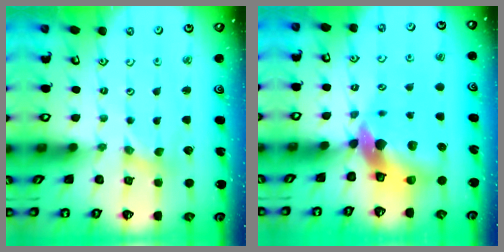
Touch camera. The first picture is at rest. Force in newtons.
{"total": 11.2, "press": 11.1, "slide": 1.7}